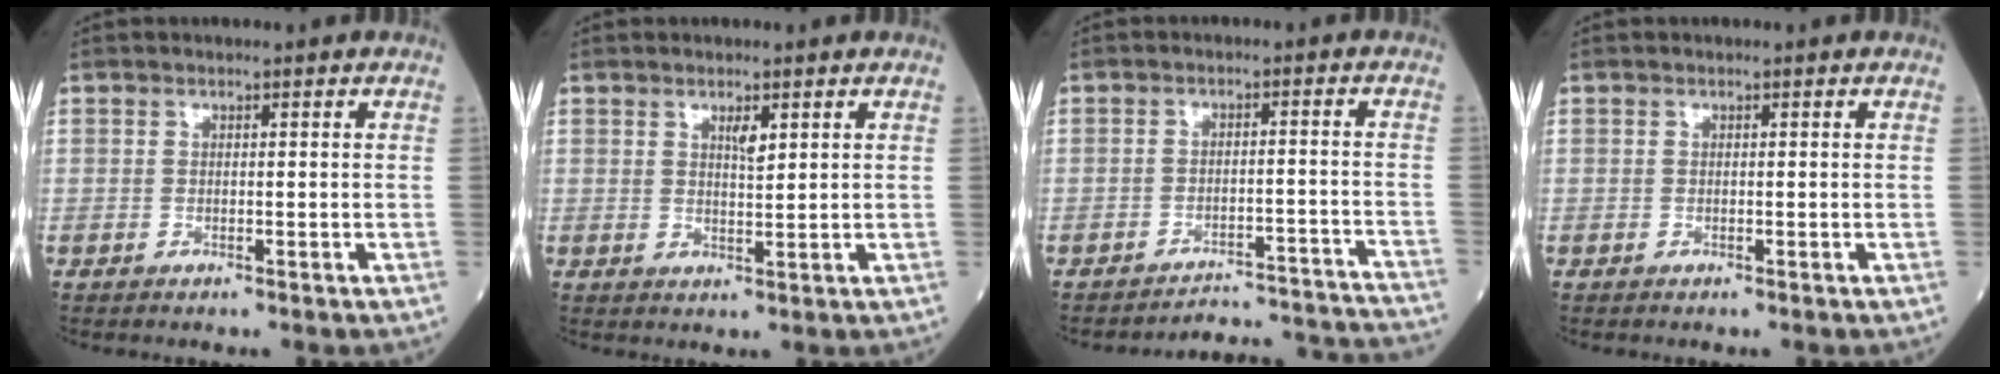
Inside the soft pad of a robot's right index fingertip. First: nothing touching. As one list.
[{"total": 2.2, "force": [1.2, 0.4, 1.8], "torque": [-0.034, -0.002, 0.023]}, {"total": 14.3, "force": [-14.3, -0.9, 0.5], "torque": [0.017, 0.015, -0.175]}, {"total": 0.0}]